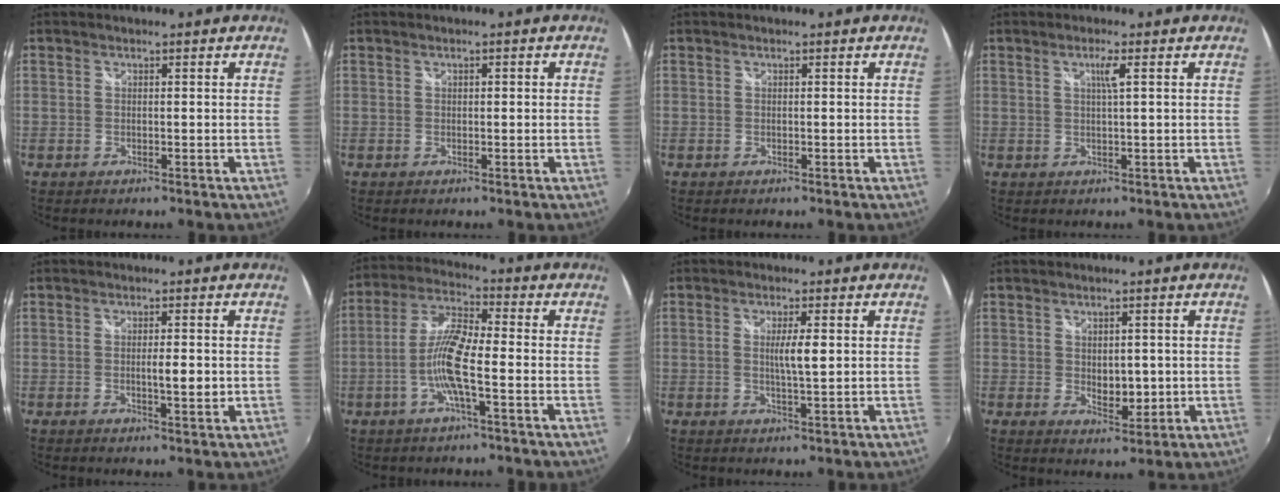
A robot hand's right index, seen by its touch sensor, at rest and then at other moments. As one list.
[{"total": 0.7, "force": [0.1, 0.1, 0.6], "torque": [-0.010, 0.003, 0.000]}, {"total": 0.0}, {"total": 2.3, "force": [0.8, -0.7, 2.1], "torque": [-0.039, -0.002, 0.014]}, {"total": 3.1, "force": [0.0, 0.5, 3.0], "torque": [-0.048, -0.001, 0.003]}, {"total": 8.9, "force": [-2.6, 1.2, 8.4], "torque": [-0.181, 0.008, -0.051]}, {"total": 3.7, "force": [0.6, 0.1, 3.6], "torque": [-0.062, -0.001, 0.012]}, {"total": 4.2, "force": [0.2, 2.6, 3.2], "torque": [-0.046, -0.004, 0.010]}]